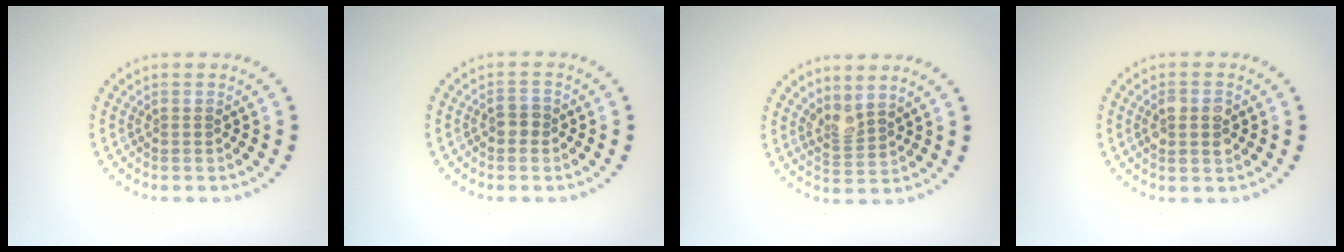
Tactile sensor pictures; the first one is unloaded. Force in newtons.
{"total": 1.4, "press": 1.3, "slide": 0.4}
{"total": 2.1, "press": 1.5, "slide": 1.4}
{"total": 2.3, "press": 2.2, "slide": 0.2}